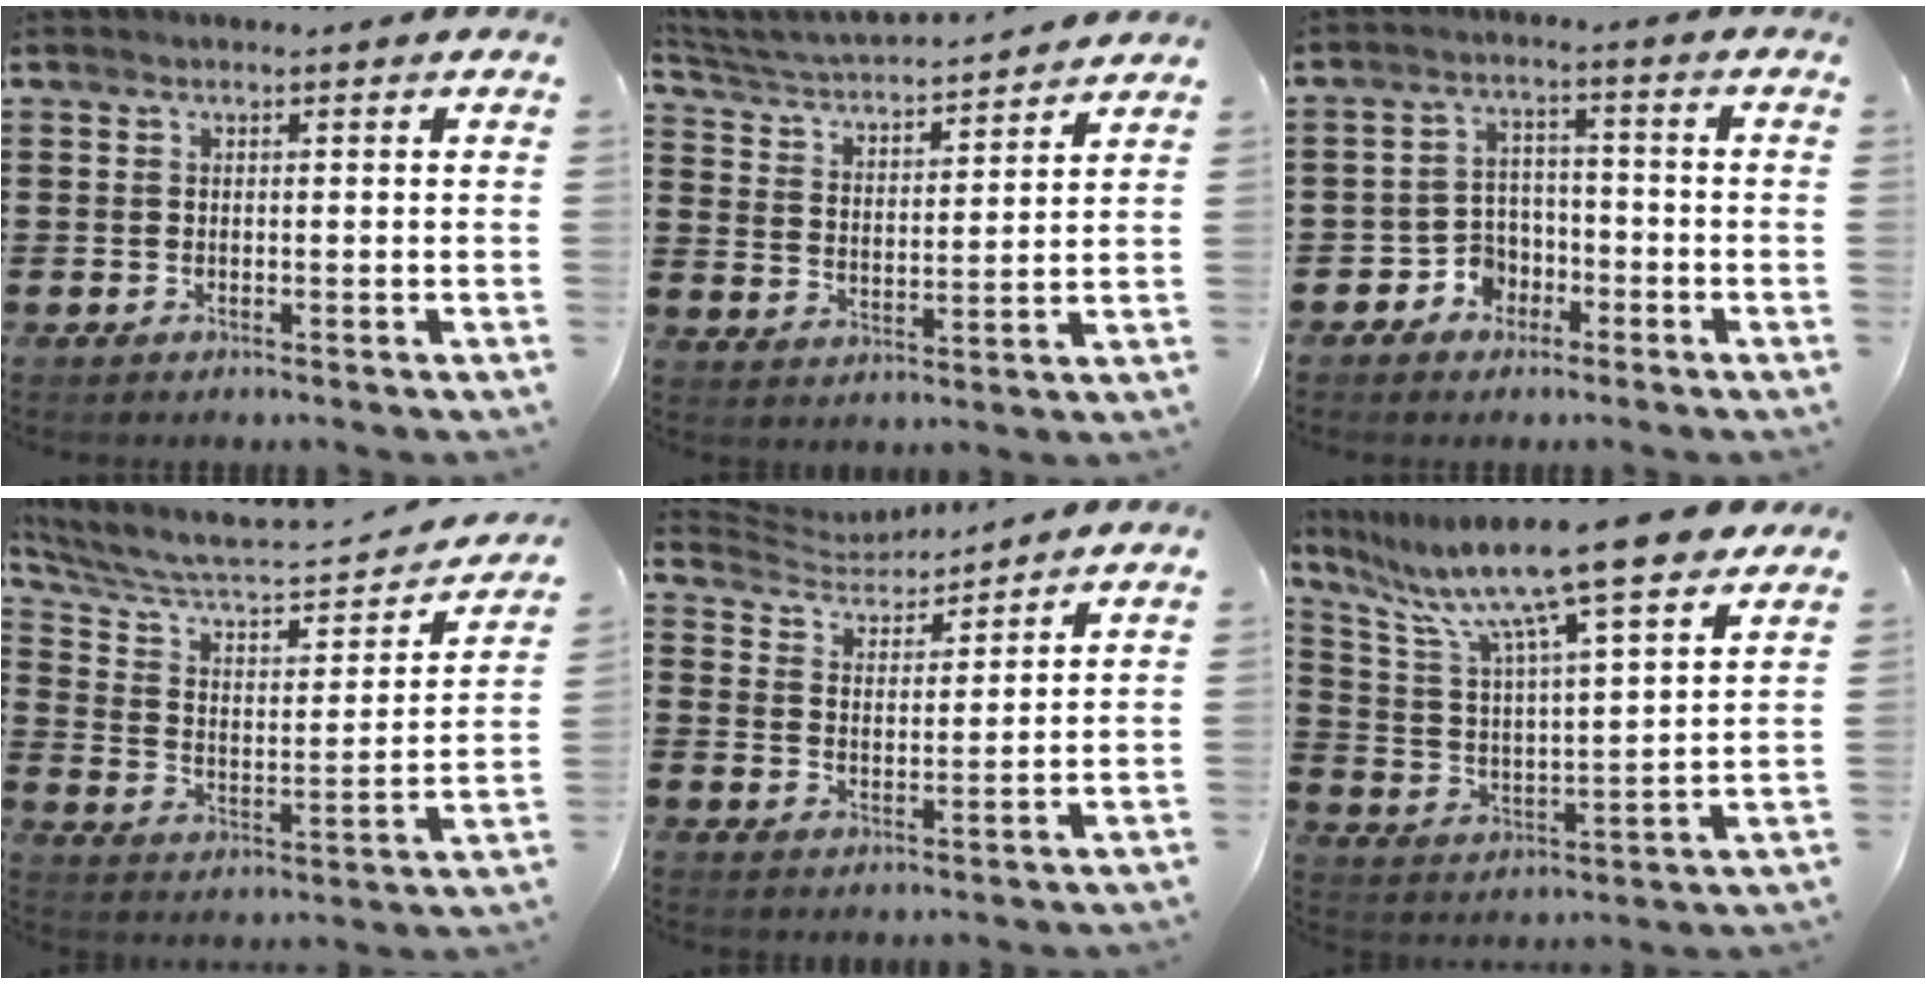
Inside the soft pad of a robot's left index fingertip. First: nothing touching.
{"total": 3.4, "force": [3.3, 0.1, 0.7], "torque": [-0.036, -0.029, 0.047]}
{"total": 4.6, "force": [-2.6, 3.6, 1.1], "torque": [-0.030, 0.012, -0.051]}
{"total": 6.3, "force": [5.3, 1.3, 3.1], "torque": [-0.089, -0.048, 0.084]}
{"total": 3.9, "force": [3.9, 0.5, 0.2], "torque": [-0.027, -0.023, 0.065]}
{"total": 12.8, "force": [10.5, 0.1, 7.4], "torque": [-0.183, -0.064, 0.173]}